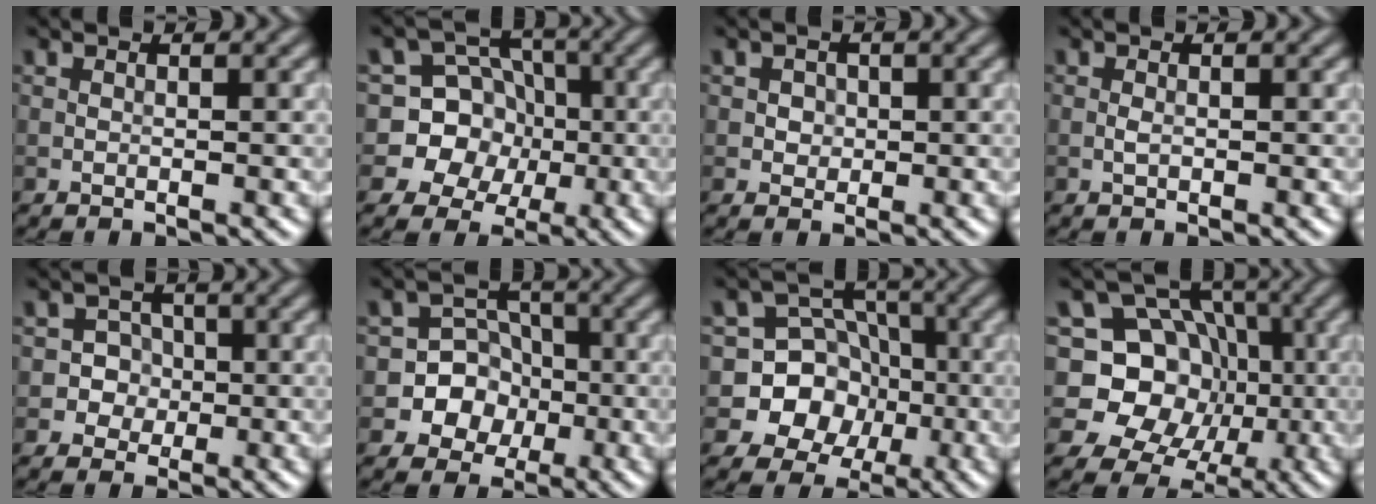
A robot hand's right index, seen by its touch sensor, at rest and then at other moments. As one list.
[{"total": 8.8, "force": [-0.9, 8.5, 2.3], "torque": [-0.041, 0.034, -0.044]}, {"total": 1.3, "force": [0.2, 1.2, 0.5], "torque": [0.000, 0.001, 0.005]}, {"total": 0.7, "force": [-0.1, 0.4, 0.6], "torque": [-0.014, 0.000, -0.003]}, {"total": 2.7, "force": [-0.5, 2.6, 0.5], "torque": [0.015, 0.005, -0.024]}, {"total": 7.4, "force": [-2.2, 6.9, 1.5], "torque": [-0.003, 0.015, -0.062]}, {"total": 8.8, "force": [-2.0, 8.2, 2.4], "torque": [-0.032, 0.025, -0.062]}, {"total": 13.2, "force": [0.6, 12.2, 5.1], "torque": [-0.122, 0.061, -0.019]}]